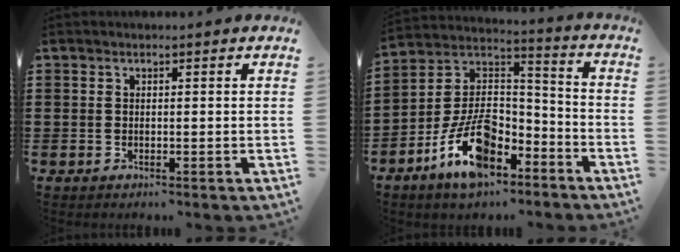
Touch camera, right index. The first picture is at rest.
{"total": 12.5, "force": [-7.0, 6.5, 8.0], "torque": [-0.165, 0.023, -0.132]}